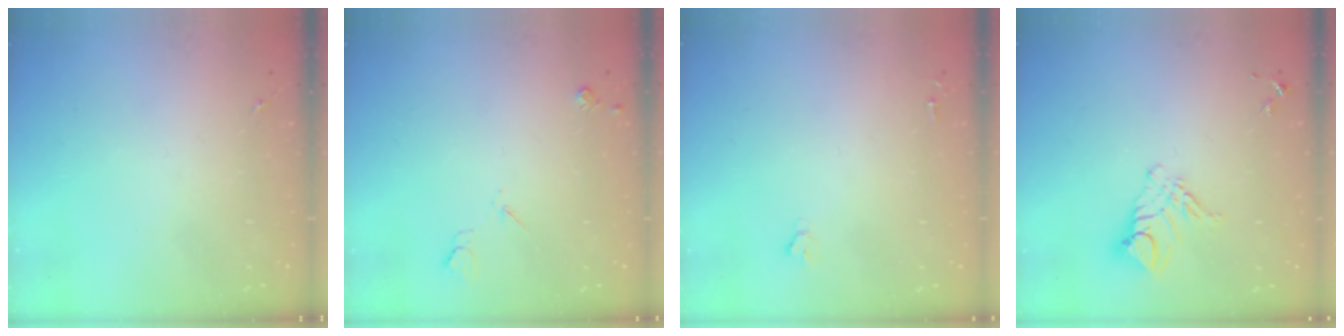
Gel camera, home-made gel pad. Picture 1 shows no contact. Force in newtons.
{"total": 4.1, "press": 4.0, "slide": 0.7}
{"total": 1.6, "press": 1.6, "slide": 0.2}
{"total": 10.4, "press": 10.3, "slide": 0.7}